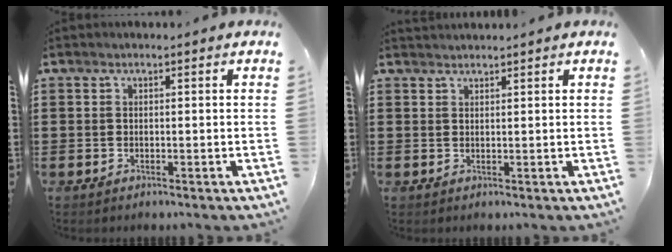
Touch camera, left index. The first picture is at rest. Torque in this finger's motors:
{"motor_torque": [-0.09, 0.11, -0.13, -0.03]}